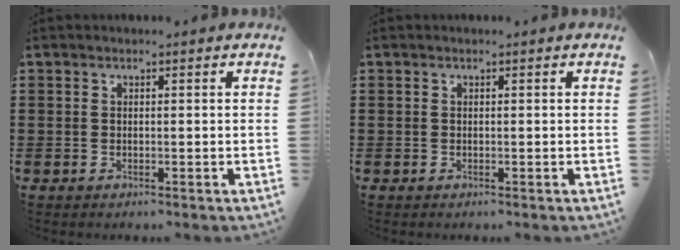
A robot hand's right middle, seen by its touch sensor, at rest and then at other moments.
{"total": 0.0}